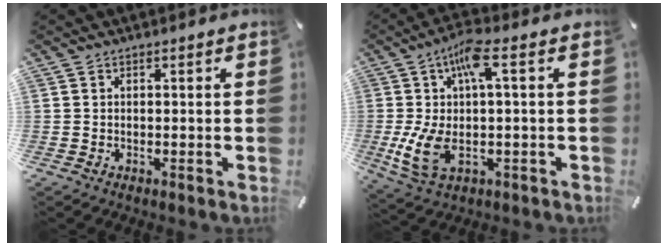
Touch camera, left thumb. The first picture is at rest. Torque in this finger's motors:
{"motor_torque": [1.84, 3.06, 1.72, 0.41, 0.25]}